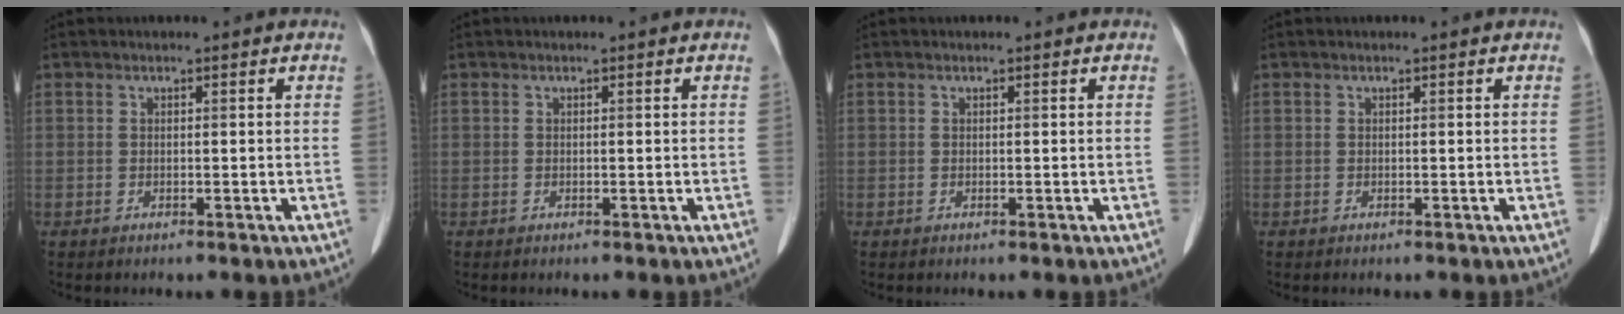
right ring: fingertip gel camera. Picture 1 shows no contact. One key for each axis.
{"total": 0.0}
{"total": 0.0}
{"total": 0.0}